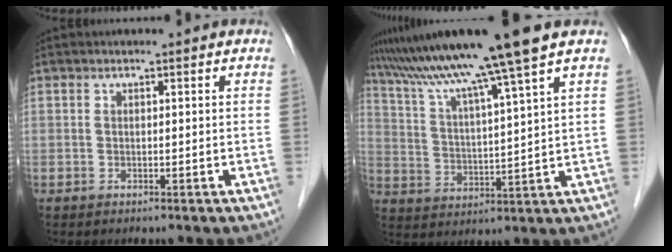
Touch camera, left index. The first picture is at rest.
{"total": 13.9, "force": [10.5, -2.3, 8.7], "torque": [-0.147, 0.009, 0.175]}